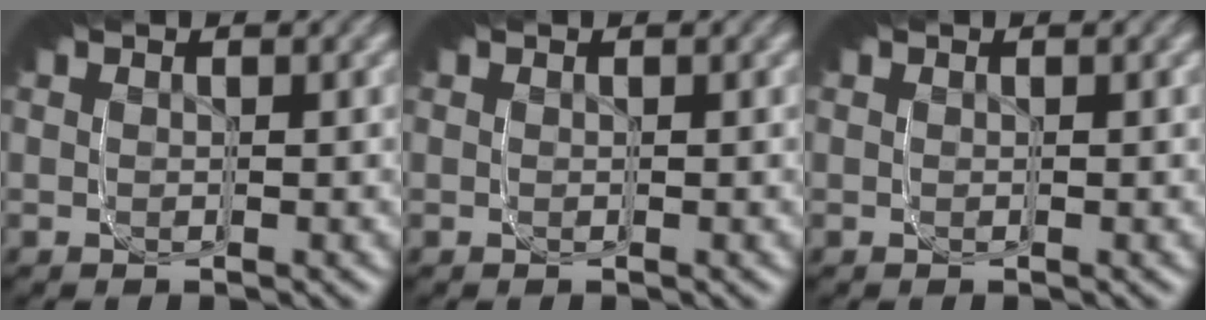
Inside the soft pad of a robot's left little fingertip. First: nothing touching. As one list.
[{"total": 0.0}, {"total": 0.0}]